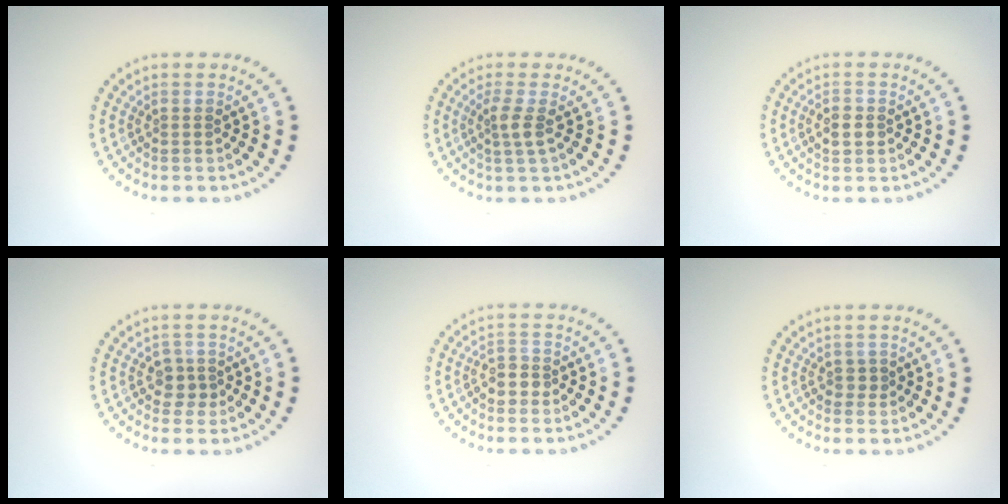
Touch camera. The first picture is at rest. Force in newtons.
{"total": 1.8, "press": 1.4, "slide": 1.1}
{"total": 1.6, "press": 1.6, "slide": 0.0}
{"total": 1.8, "press": 1.5, "slide": 1.0}
{"total": 1.8, "press": 1.7, "slide": 0.6}
{"total": 1.0, "press": 0.9, "slide": 0.4}